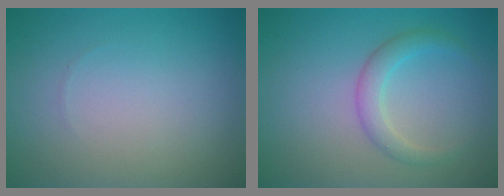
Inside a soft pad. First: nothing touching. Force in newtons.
{"total": 2.2, "press": 2.2, "slide": 0.1}